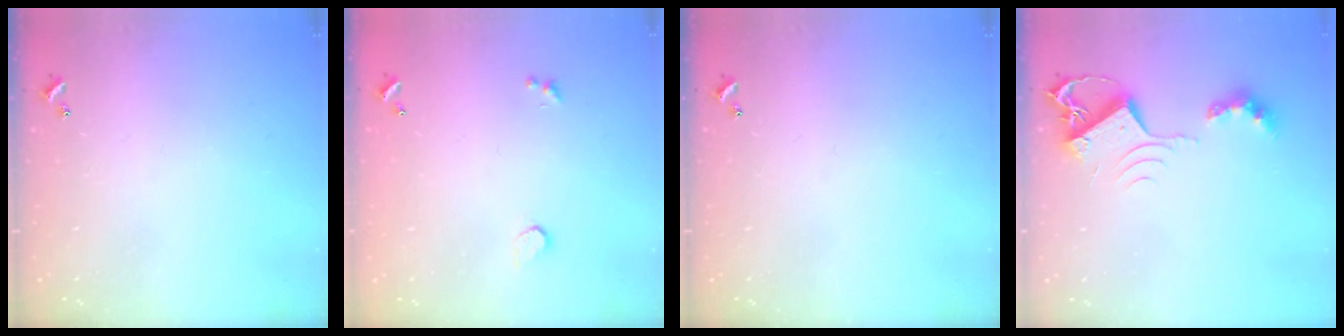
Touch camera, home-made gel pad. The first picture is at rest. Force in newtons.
{"total": 1.0, "press": 0.7, "slide": 0.7}
{"total": 0.0}
{"total": 10.1, "press": 10.1, "slide": 0.9}